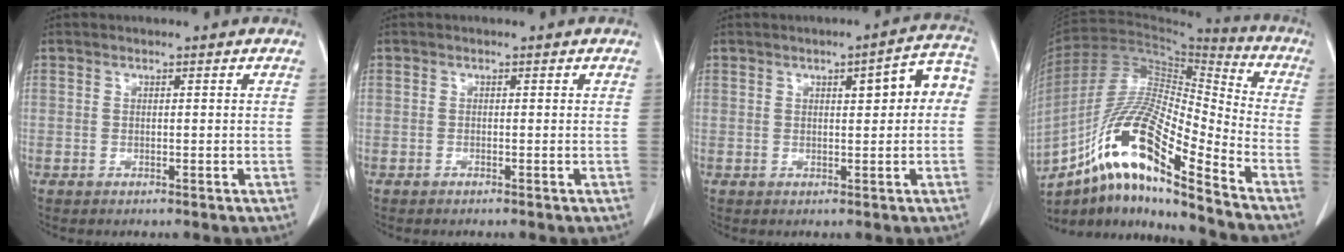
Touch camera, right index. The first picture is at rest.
{"total": 0.0}
{"total": 5.8, "force": [0.9, 1.5, 5.6], "torque": [-0.067, 0.025, 0.008]}
{"total": 21.5, "force": [-13.5, 2.3, 16.6], "torque": [-0.335, -0.008, -0.245]}